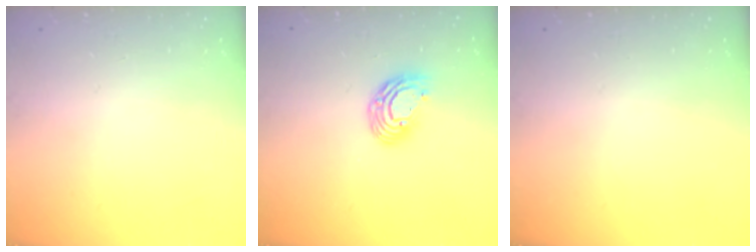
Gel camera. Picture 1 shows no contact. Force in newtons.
{"total": 9.8, "press": 9.7, "slide": 1.7}
{"total": 0.0}